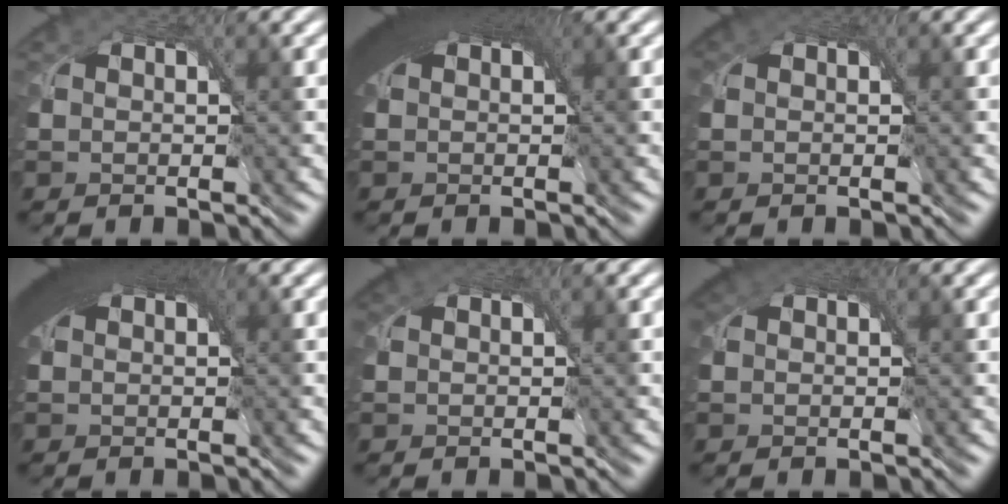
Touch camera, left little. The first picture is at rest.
{"total": 8.0, "force": [3.0, 3.9, 6.2], "torque": [-0.098, 0.018, 0.032]}
{"total": 1.1, "force": [0.6, 0.7, 0.6], "torque": [-0.011, 0.001, 0.006]}
{"total": 7.7, "force": [3.0, 3.8, 6.0], "torque": [-0.095, 0.018, 0.032]}
{"total": 1.5, "force": [0.8, 1.0, 0.8], "torque": [-0.016, 0.002, 0.009]}
{"total": 3.1, "force": [1.7, 1.9, 1.8], "torque": [-0.031, 0.007, 0.019]}